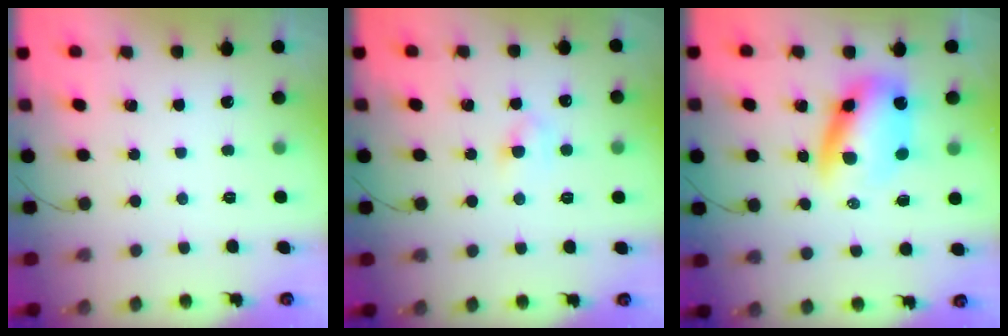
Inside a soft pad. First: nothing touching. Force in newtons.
{"total": 3.9, "press": 3.7, "slide": 1.3}
{"total": 10.9, "press": 10.4, "slide": 3.2}